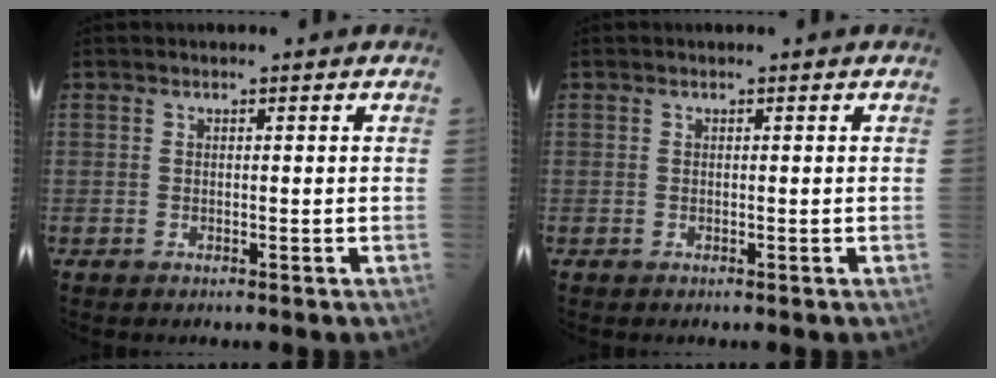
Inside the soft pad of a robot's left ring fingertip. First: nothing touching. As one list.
[{"total": 0.0}]